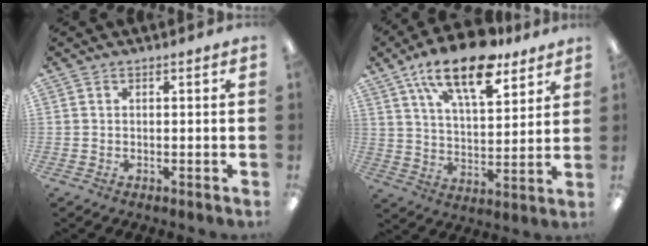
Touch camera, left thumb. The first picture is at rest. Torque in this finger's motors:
{"motor_torque": [0.25, 0.88, 1.83, -0.94, 0.44]}